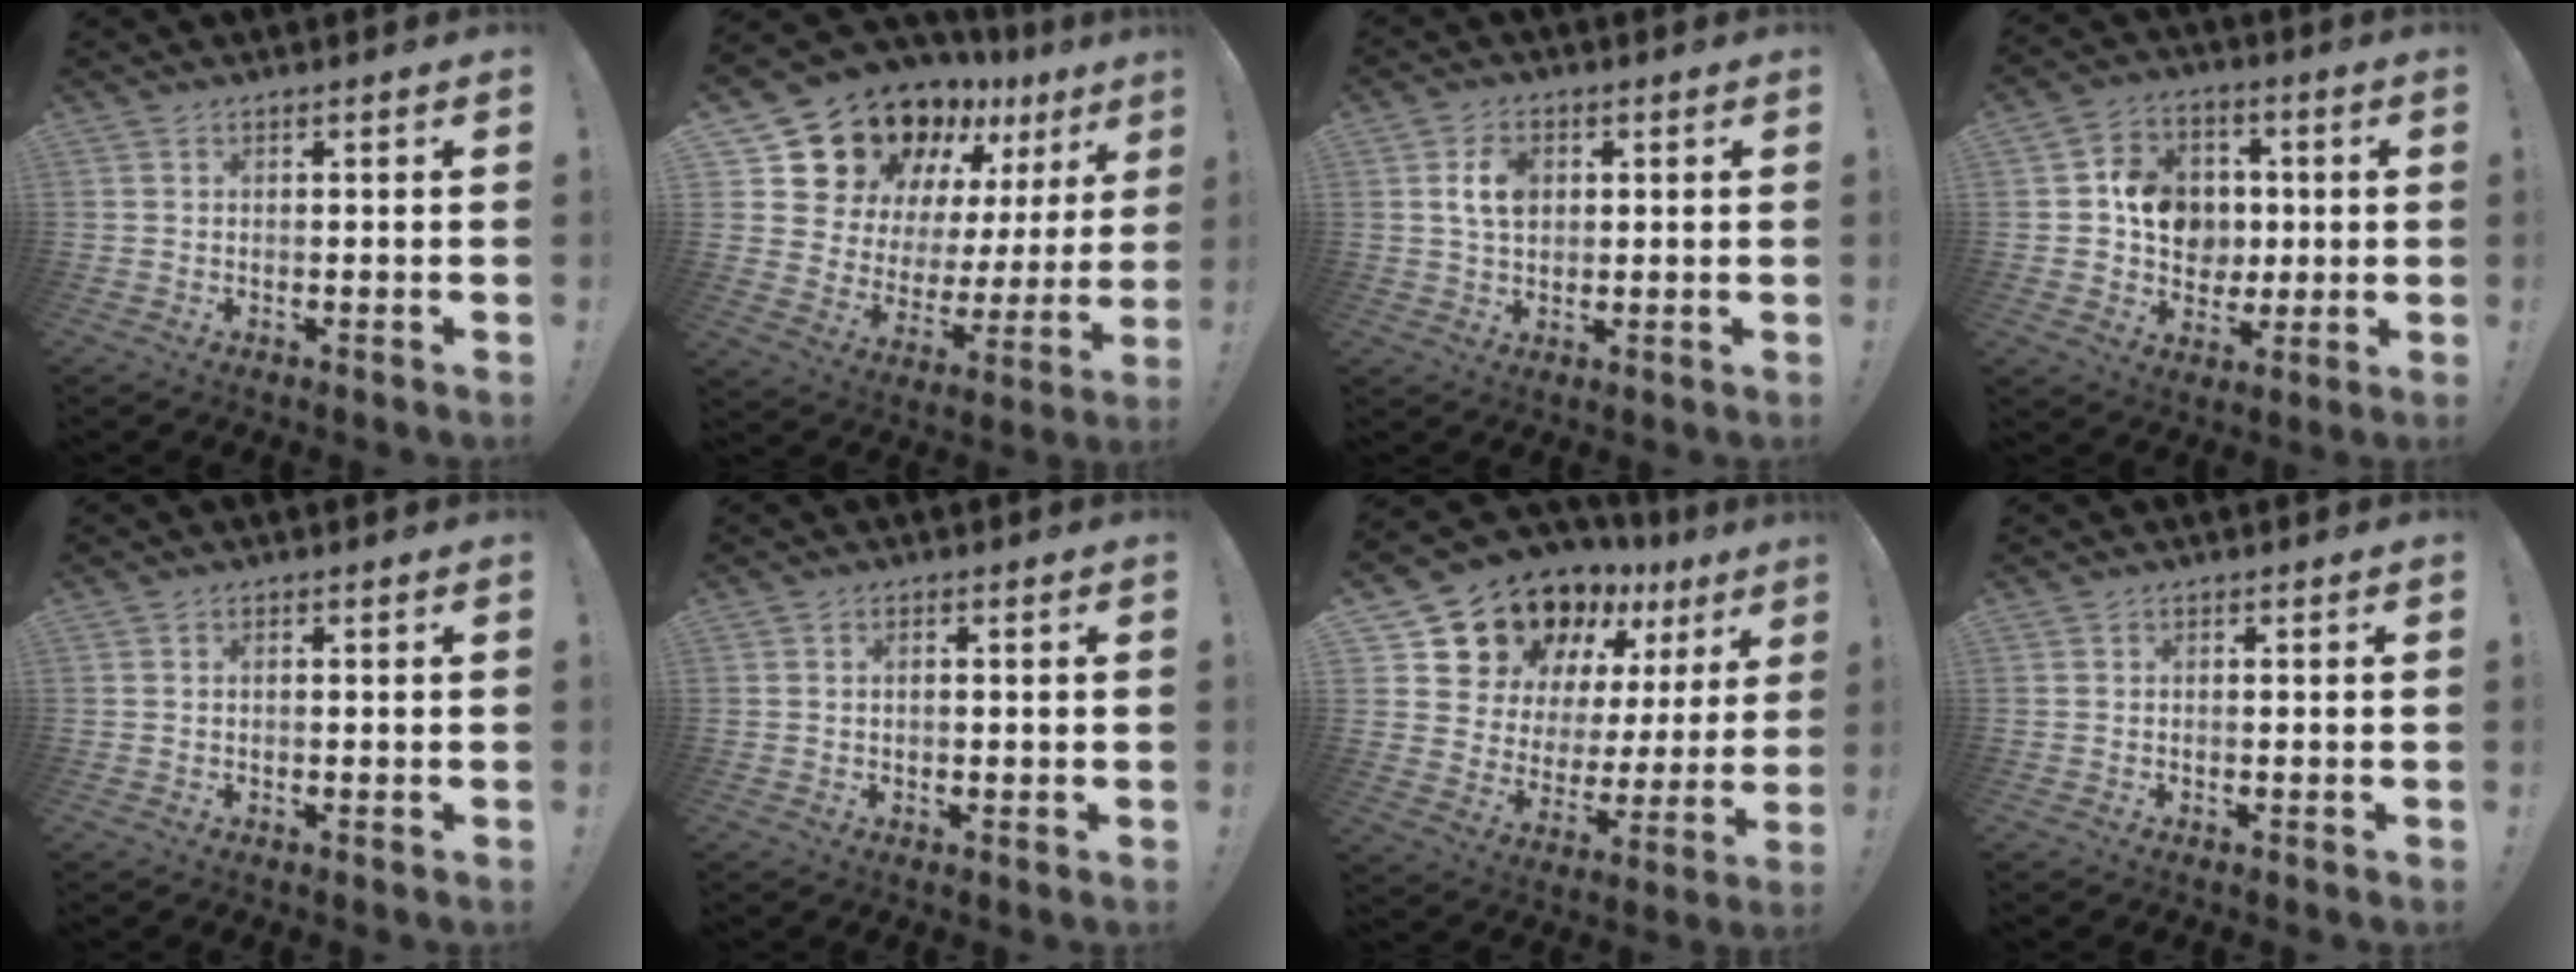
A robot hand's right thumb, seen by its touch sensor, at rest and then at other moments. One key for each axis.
{"total": 17.3, "fx": 13.4, "fy": 9.2, "fz": 5.9, "tx": -0.096, "ty": -0.105, "tz": 0.261}
{"total": 7.5, "fx": 1.7, "fy": 5.2, "fz": 5.1, "tx": -0.088, "ty": 0.004, "tz": 0.030}
{"total": 12.9, "fx": 0.7, "fy": 11.6, "fz": 5.6, "tx": -0.074, "ty": 0.012, "tz": 0.029}
{"total": 0.6, "fx": 0.0, "fy": 0.4, "fz": 0.4, "tx": -0.003, "ty": -0.001, "tz": -0.002}
{"total": 1.4, "fx": 0.1, "fy": 1.0, "fz": 1.1, "tx": -0.016, "ty": 0.002, "tz": 0.000}
{"total": 15.4, "fx": 12.4, "fy": 8.1, "fz": 4.3, "tx": -0.069, "ty": -0.109, "tz": 0.240}
{"total": 0.0}